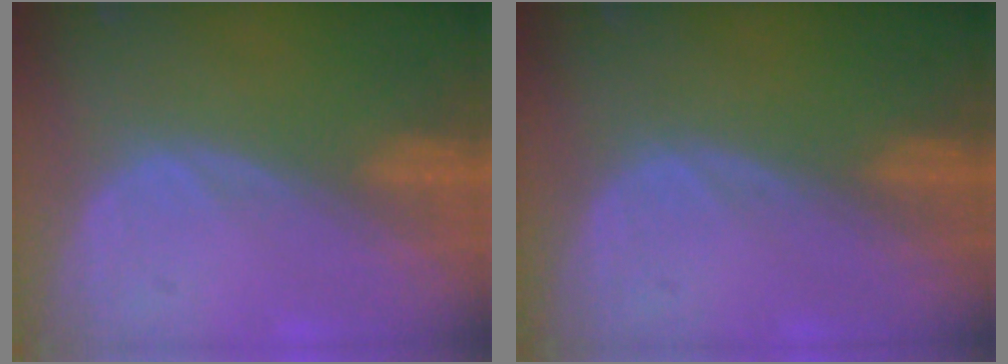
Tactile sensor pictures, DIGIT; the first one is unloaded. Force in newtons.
{"total": 0.0}